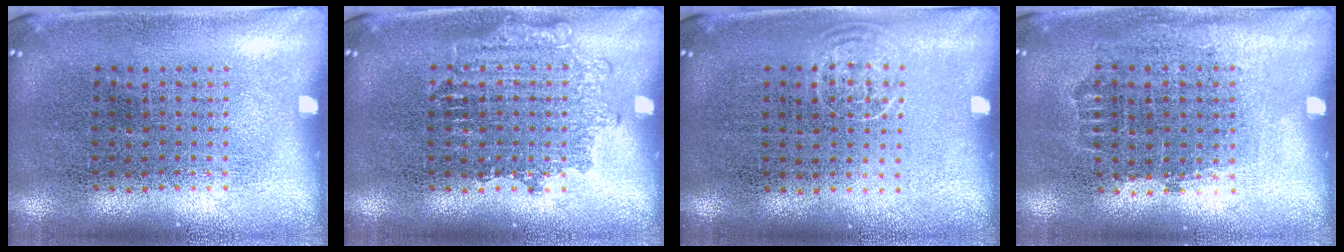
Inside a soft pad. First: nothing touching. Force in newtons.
{"total": 1.8, "press": 1.8, "slide": 0.3}
{"total": 0.6, "press": 0.4, "slide": 0.4}
{"total": 0.7, "press": 0.6, "slide": 0.3}